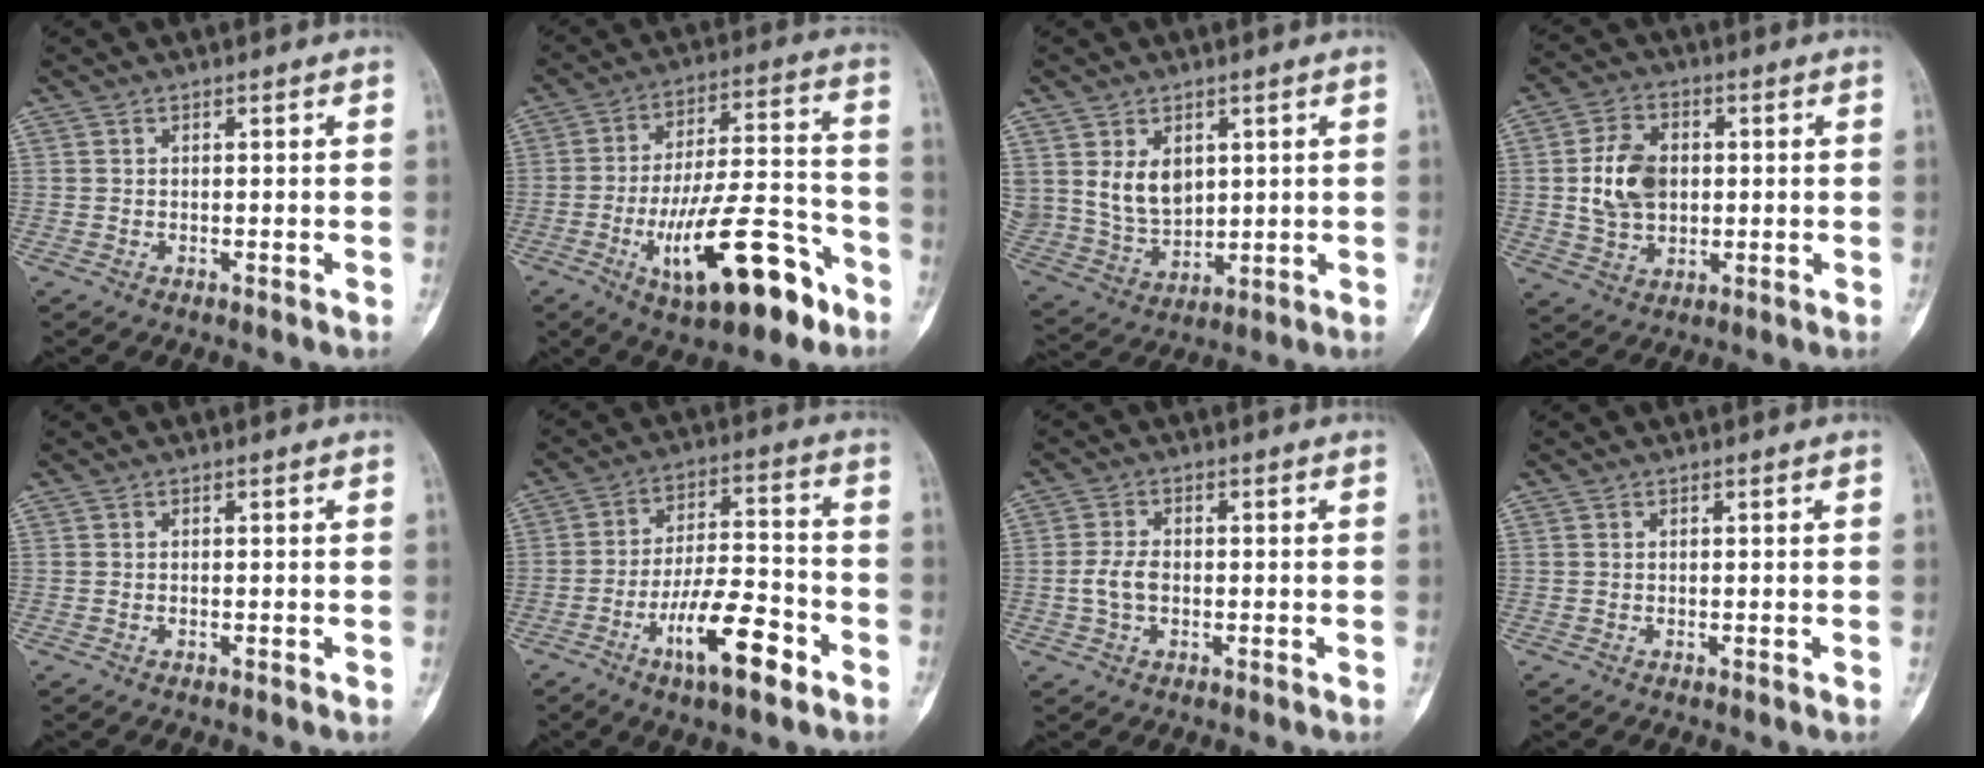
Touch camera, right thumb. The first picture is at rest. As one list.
[{"total": 20.6, "force": [-9.5, 7.6, 16.5], "torque": [-0.268, 0.056, -0.144]}, {"total": 9.2, "force": [3.0, 6.6, 5.7], "torque": [-0.082, -0.016, 0.079]}, {"total": 10.4, "force": [0.7, 7.5, 7.2], "torque": [-0.111, 0.005, 0.014]}, {"total": 0.0}, {"total": 13.9, "force": [-6.8, 4.4, 11.2], "torque": [-0.187, 0.040, -0.113]}, {"total": 4.0, "force": [-0.6, 2.5, 3.1], "torque": [-0.067, 0.010, -0.015]}, {"total": 0.0}]